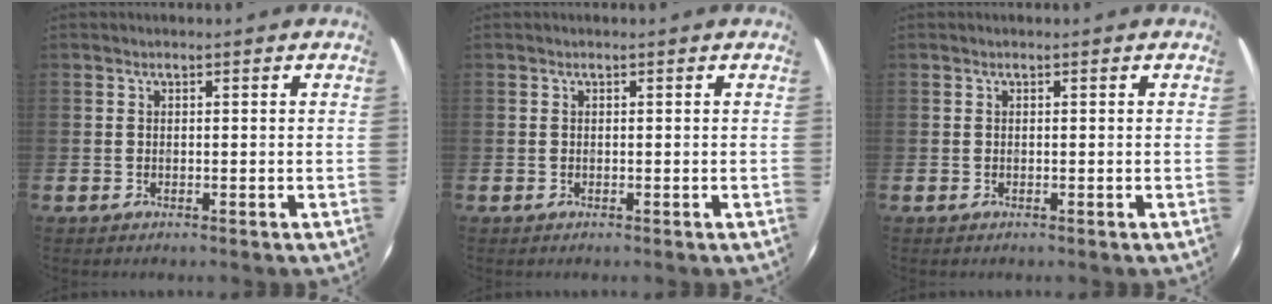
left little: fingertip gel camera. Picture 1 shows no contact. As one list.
[{"total": 0.0}, {"total": 0.0}]